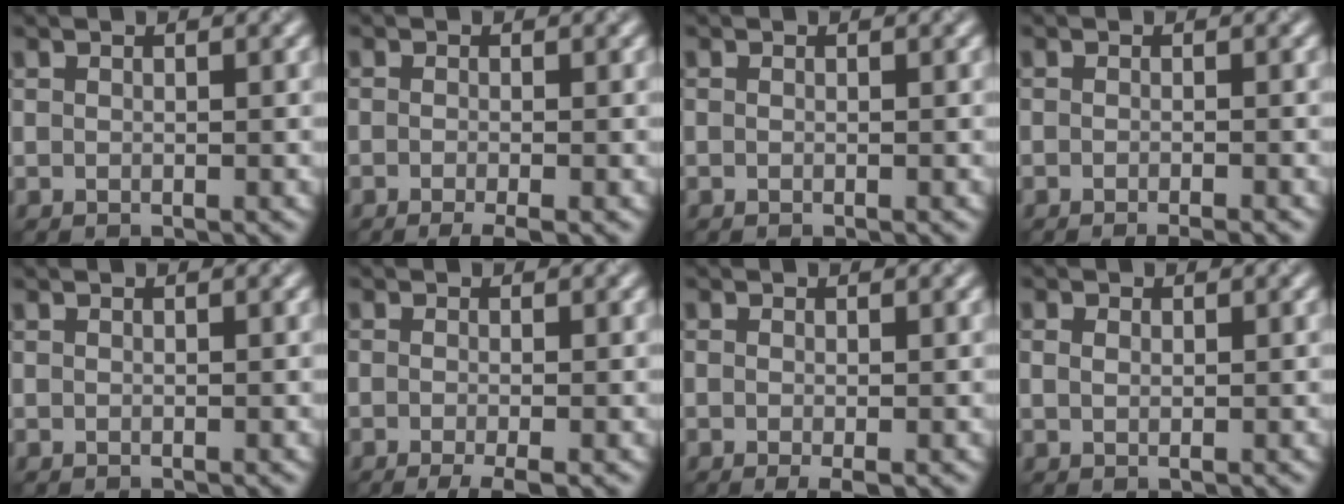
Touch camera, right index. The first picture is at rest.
{"total": 2.0, "force": [-1.2, 0.2, 1.5], "torque": [-0.023, 0.000, -0.015]}
{"total": 0.0}
{"total": 2.0, "force": [-1.2, 0.6, 1.6], "torque": [-0.005, 0.001, -0.013]}
{"total": 0.0}
{"total": 2.3, "force": [-1.4, 0.2, 1.8], "torque": [-0.027, 0.000, -0.016]}
{"total": 1.2, "force": [-0.7, 0.0, 1.0], "torque": [-0.014, 0.000, -0.003]}
{"total": 0.6, "force": [-0.1, 0.4, 0.4], "torque": [-0.005, 0.008, 0.009]}